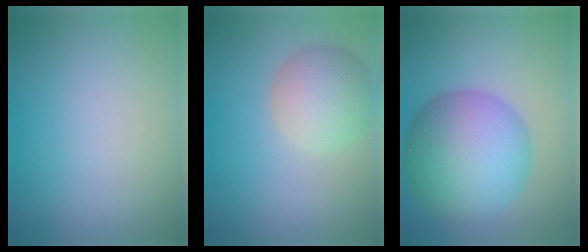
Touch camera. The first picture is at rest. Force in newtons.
{"total": 4.9, "press": 4.9, "slide": 0.4}
{"total": 11.1, "press": 11.1, "slide": 0.2}